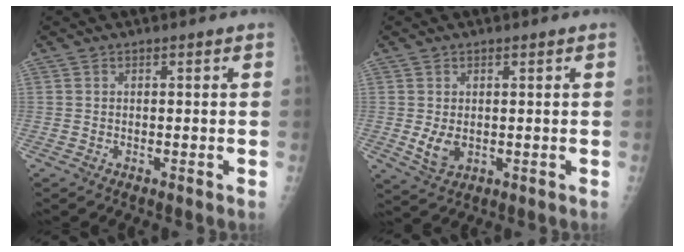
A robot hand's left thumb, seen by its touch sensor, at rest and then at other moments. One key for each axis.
{"total": 4.0, "fx": 0.0, "fy": 2.7, "fz": 2.9, "tx": -0.046, "ty": -0.010, "tz": 0.009}